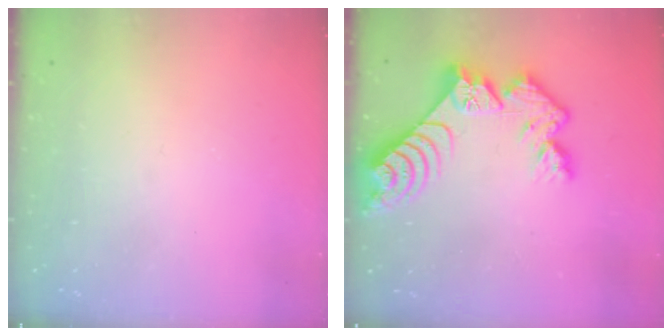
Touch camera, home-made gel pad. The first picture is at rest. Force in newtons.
{"total": 11.8, "press": 11.8, "slide": 1.1}